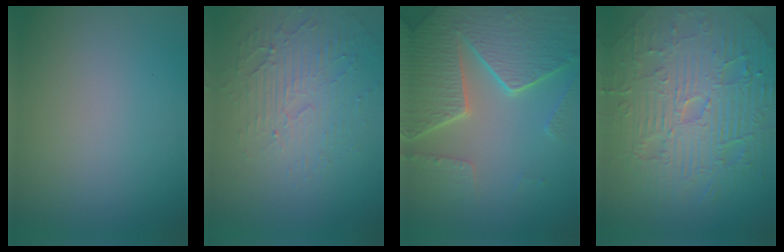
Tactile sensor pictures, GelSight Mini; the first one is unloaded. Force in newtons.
{"total": 4.3, "press": 3.2, "slide": 2.8}
{"total": 8.4, "press": 6.1, "slide": 5.8}
{"total": 11.4, "press": 7.4, "slide": 8.8}